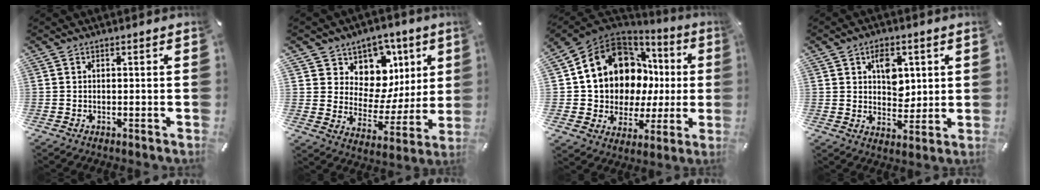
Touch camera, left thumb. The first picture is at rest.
{"total": 9.9, "force": [5.4, 8.2, 1.4], "torque": [-0.008, -0.078, 0.098]}
{"total": 14.5, "force": [5.9, 11.5, 6.5], "torque": [-0.124, -0.056, 0.123]}
{"total": 7.1, "force": [2.5, 5.5, 3.8], "torque": [-0.041, -0.006, 0.038]}